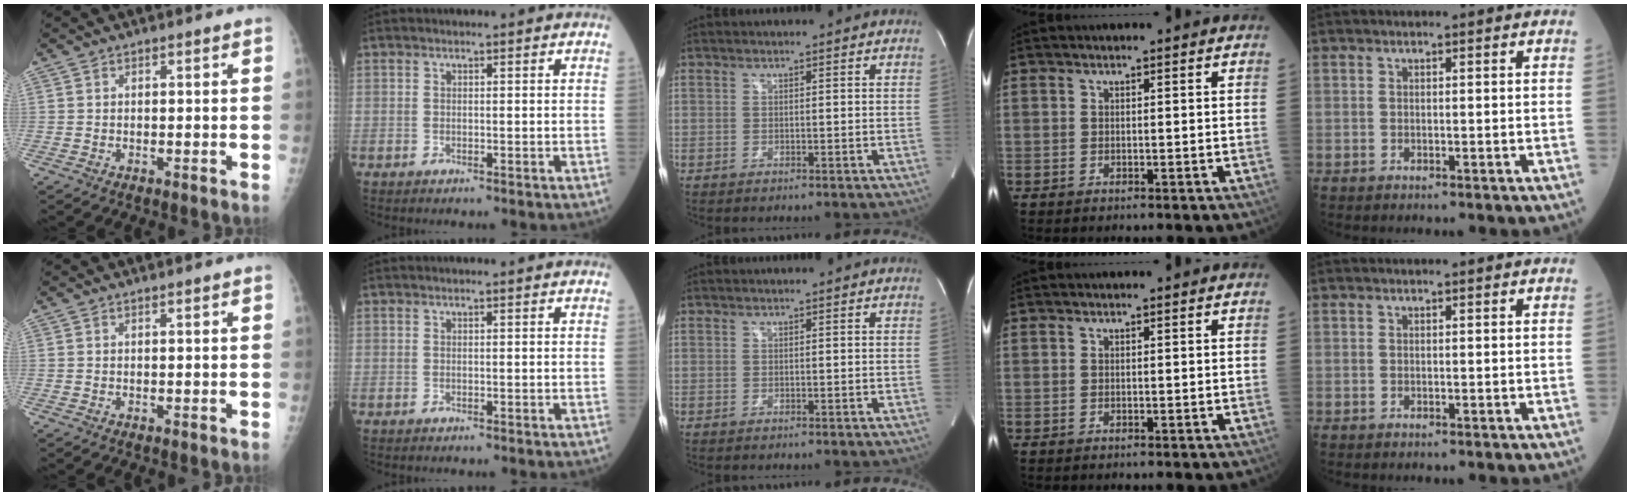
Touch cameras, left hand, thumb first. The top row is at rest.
{}